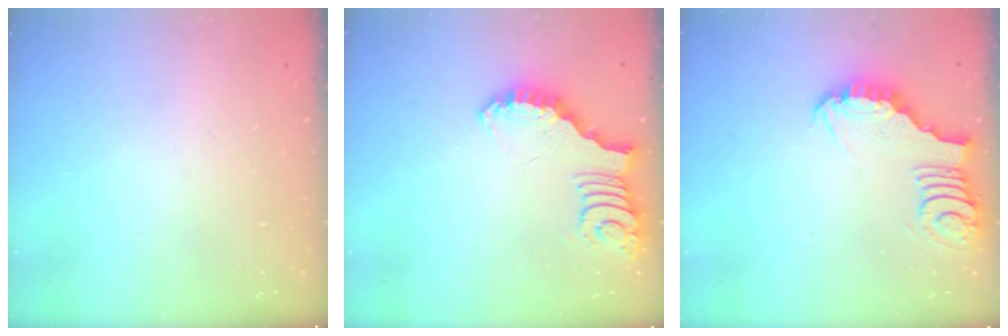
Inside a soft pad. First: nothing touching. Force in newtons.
{"total": 2.7, "press": 2.7, "slide": 0.1}
{"total": 3.4, "press": 3.4, "slide": 0.3}